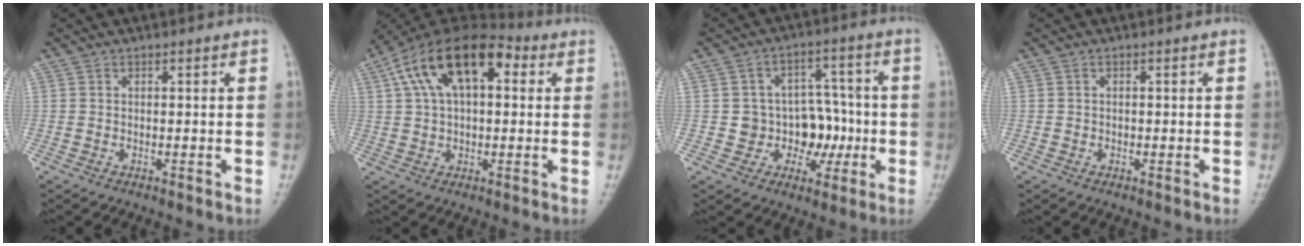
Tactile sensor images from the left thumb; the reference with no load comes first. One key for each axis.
{"total": 16.9, "fx": 5.1, "fy": 9.2, "fz": 13.2, "tx": -0.216, "ty": 0.031, "tz": 0.076}
{"total": 9.9, "fx": -1.7, "fy": 8.1, "fz": 5.5, "tx": -0.016, "ty": 0.032, "tz": -0.021}
{"total": 0.0}